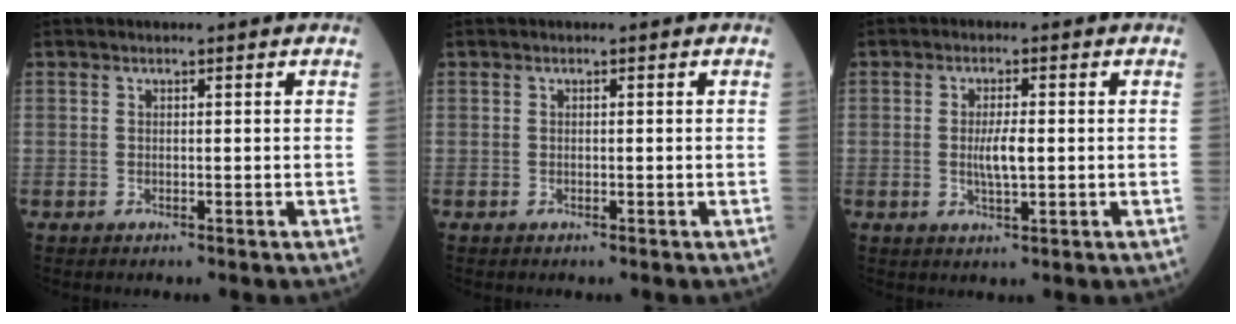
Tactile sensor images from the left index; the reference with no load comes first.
{"total": 0.0}
{"total": 3.6, "force": [-0.3, 0.6, 3.5], "torque": [-0.068, -0.007, -0.006]}